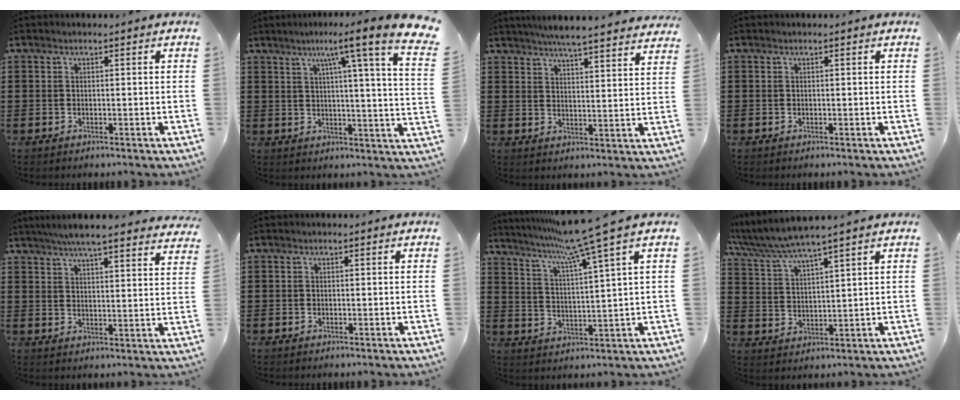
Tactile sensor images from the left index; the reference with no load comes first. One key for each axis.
{"total": 10.5, "fx": 6.9, "fy": -0.8, "fz": 7.9, "tx": -0.150, "ty": -0.050, "tz": 0.090}
{"total": 5.4, "fx": 5.1, "fy": -0.3, "fz": 1.5, "tx": -0.048, "ty": -0.026, "tz": 0.090}
{"total": 0.0}
{"total": 5.8, "fx": 5.4, "fy": -0.1, "fz": 2.2, "tx": -0.061, "ty": -0.021, "tz": 0.096}
{"total": 0.0}
{"total": 8.6, "fx": 6.5, "fy": -1.9, "fz": 5.4, "tx": -0.127, "ty": -0.038, "tz": 0.102}
{"total": 5.0, "fx": 4.5, "fy": -0.1, "fz": 2.2, "tx": -0.061, "ty": -0.024, "tz": 0.076}